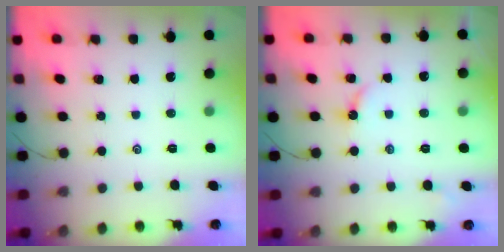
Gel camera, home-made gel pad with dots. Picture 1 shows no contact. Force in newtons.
{"total": 2.6, "press": 2.6, "slide": 0.3}